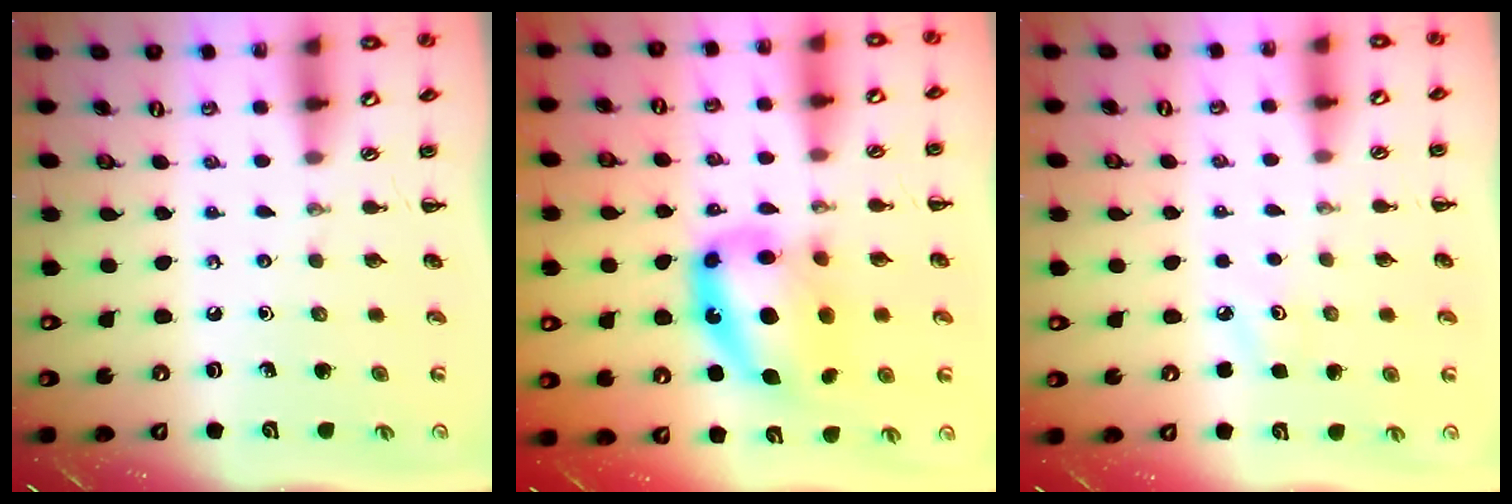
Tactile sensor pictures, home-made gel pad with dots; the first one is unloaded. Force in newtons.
{"total": 14.5, "press": 14.1, "slide": 3.6}
{"total": 3.1, "press": 2.9, "slide": 0.9}